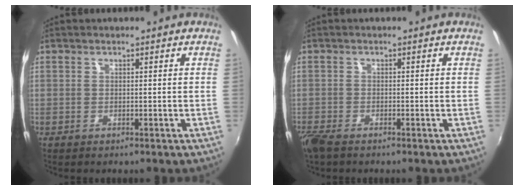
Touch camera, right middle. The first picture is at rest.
{"total": 3.8, "force": [-3.1, 1.0, 2.1], "torque": [-0.055, -0.017, -0.063]}